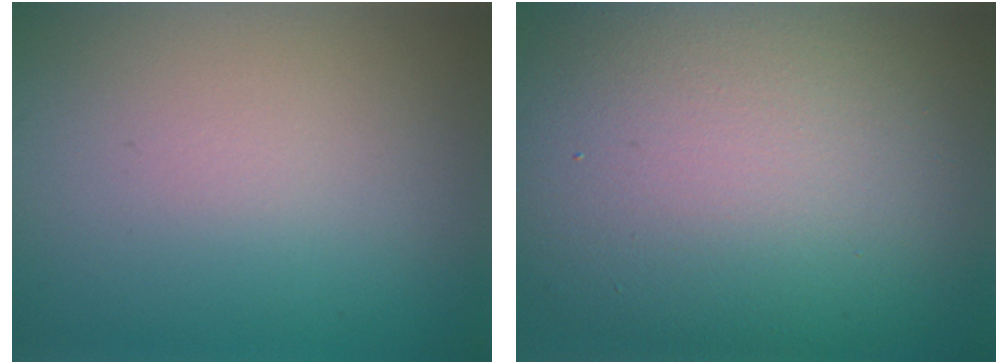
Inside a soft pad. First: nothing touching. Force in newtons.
{"total": 15.1, "press": 15.1, "slide": 1.4}